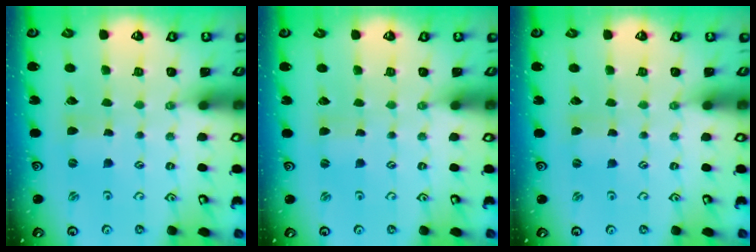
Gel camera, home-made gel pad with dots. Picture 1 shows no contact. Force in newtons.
{"total": 0.7, "press": 0.6, "slide": 0.1}
{"total": 1.0, "press": 1.0, "slide": 0.1}